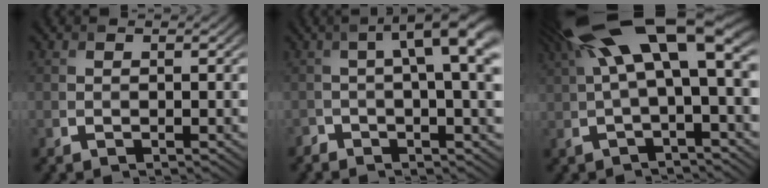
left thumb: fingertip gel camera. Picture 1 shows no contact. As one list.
[{"total": 7.4, "force": [0.3, 2.1, 7.1], "torque": [-0.095, 0.008, 0.002]}, {"total": 14.8, "force": [4.9, 4.3, 13.3], "torque": [-0.254, 0.019, 0.096]}]